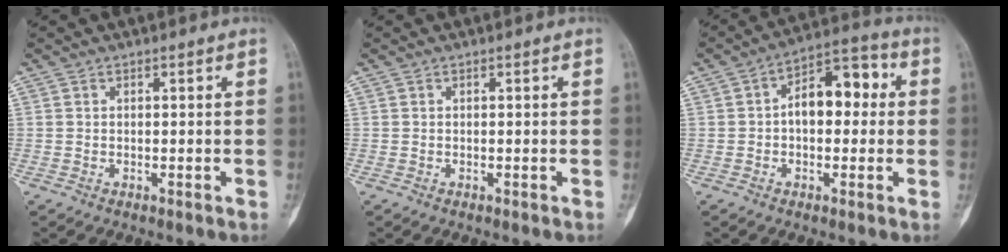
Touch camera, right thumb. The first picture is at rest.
{"total": 0.0}
{"total": 10.8, "force": [0.9, 6.4, 8.7], "torque": [-0.100, 0.036, 0.003]}